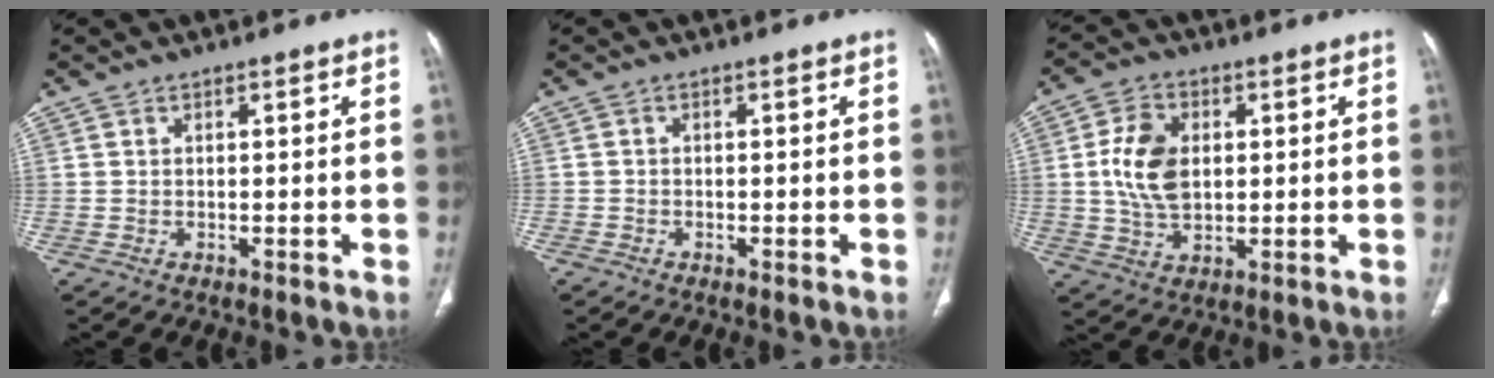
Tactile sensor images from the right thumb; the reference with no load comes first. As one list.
[{"total": 0.7, "force": [-0.5, 0.5, 0.1], "torque": [-0.002, 0.001, -0.015]}, {"total": 10.2, "force": [1.3, 6.8, 7.5], "torque": [-0.131, -0.003, 0.029]}]